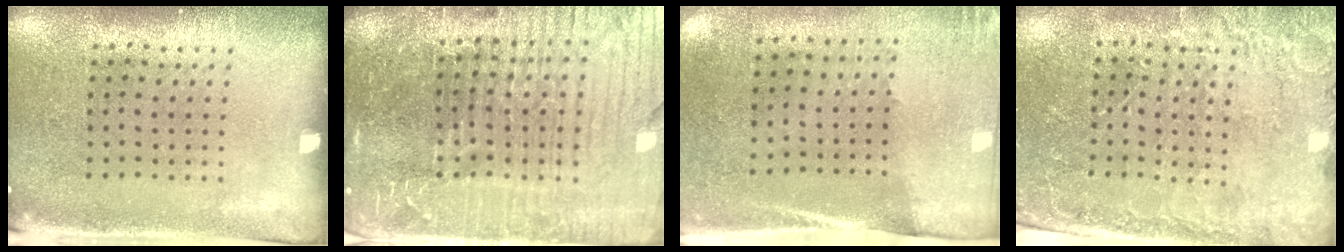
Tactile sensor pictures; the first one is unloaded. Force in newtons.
{"total": 6.4, "press": 5.7, "slide": 3.0}
{"total": 2.7, "press": 2.3, "slide": 1.4}
{"total": 2.7, "press": 2.6, "slide": 0.3}